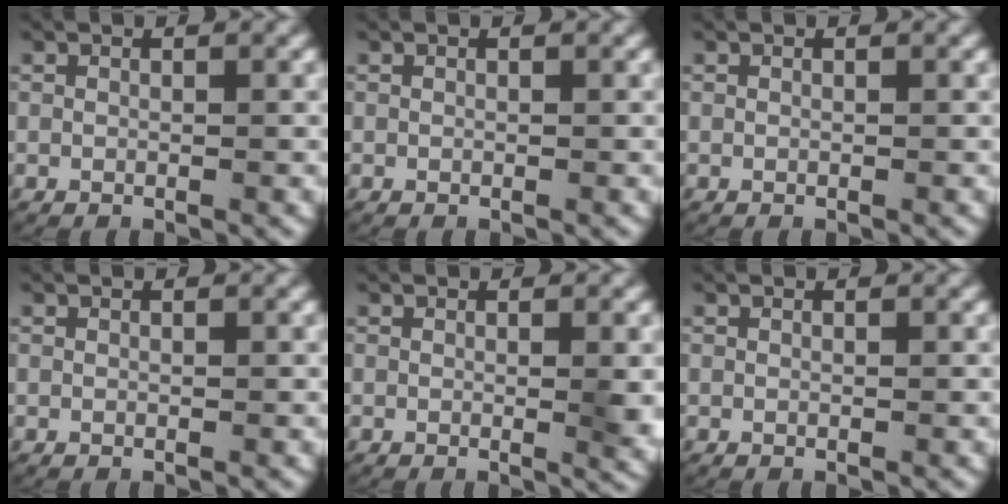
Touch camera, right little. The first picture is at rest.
{"total": 0.0}
{"total": 0.0}
{"total": 0.0}
{"total": 1.8, "force": [0.0, 0.2, 1.8], "torque": [-0.021, -0.003, -0.002]}
{"total": 0.0}